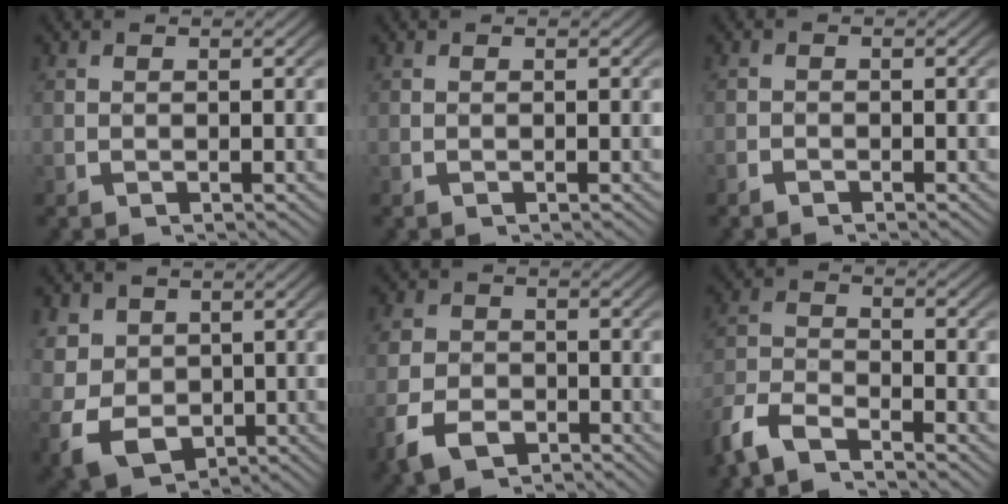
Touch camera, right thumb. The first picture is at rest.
{"total": 0.0}
{"total": 0.8, "force": [-0.8, 0.2, 0.0], "torque": [0.000, -0.004, -0.019]}
{"total": 8.2, "force": [-1.7, 6.4, 4.9], "torque": [-0.125, -0.063, 0.010]}
{"total": 4.3, "force": [-2.4, 2.9, 2.0], "torque": [-0.044, -0.019, -0.036]}
{"total": 5.5, "force": [-4.2, 2.4, 2.4], "torque": [-0.052, -0.012, -0.079]}